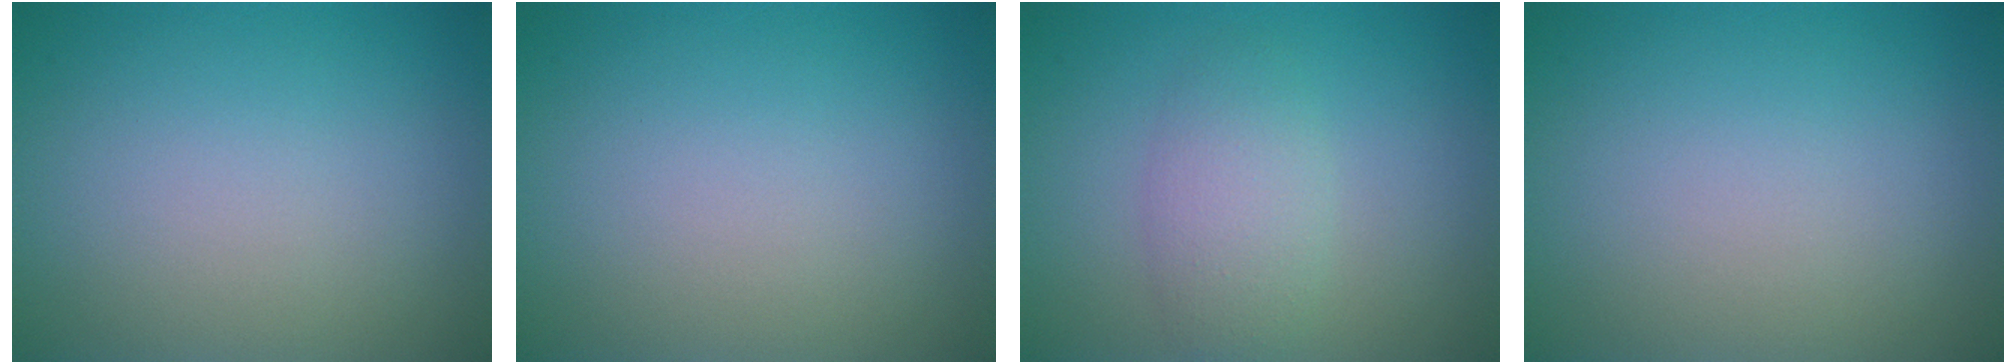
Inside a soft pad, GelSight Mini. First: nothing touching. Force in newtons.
{"total": 0.0}
{"total": 3.0, "press": 3.0, "slide": 0.0}
{"total": 0.0}